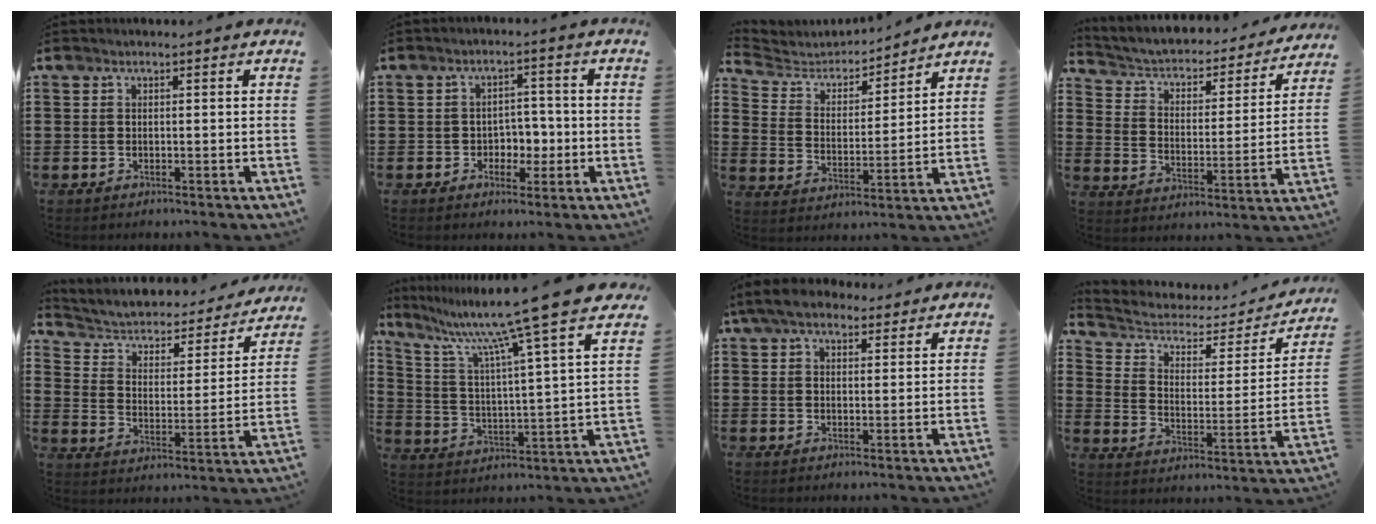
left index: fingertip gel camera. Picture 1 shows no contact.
{"total": 3.8, "force": [-1.1, 3.2, 1.8], "torque": [-0.037, 0.005, -0.028]}
{"total": 4.6, "force": [4.3, 1.5, 0.5], "torque": [-0.040, -0.031, 0.070]}
{"total": 2.9, "force": [2.4, 1.4, 1.0], "torque": [-0.038, -0.022, 0.029]}
{"total": 3.1, "force": [2.2, 1.8, 1.2], "torque": [-0.041, -0.021, 0.027]}
{"total": 11.3, "force": [9.4, -1.2, 6.2], "torque": [-0.150, -0.064, 0.145]}
{"total": 6.0, "force": [4.6, 2.7, 2.7], "torque": [-0.070, 0.005, 0.087]}
{"total": 4.5, "force": [3.3, 2.4, 1.8], "torque": [-0.060, -0.023, 0.049]}